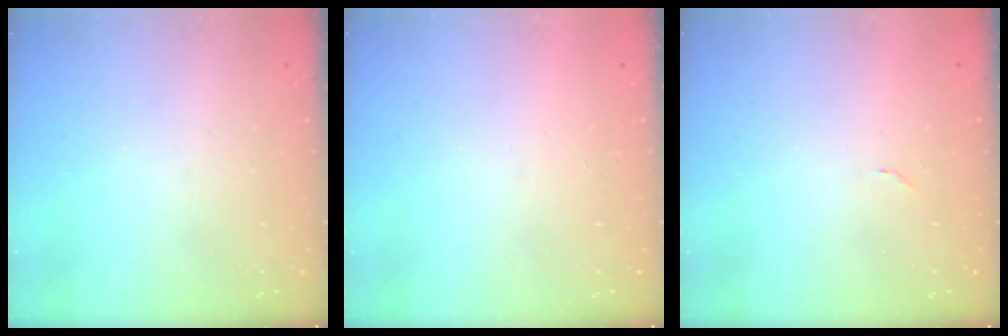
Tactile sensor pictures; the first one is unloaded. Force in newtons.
{"total": 1.6, "press": 1.6, "slide": 0.1}
{"total": 5.0, "press": 5.0, "slide": 0.3}